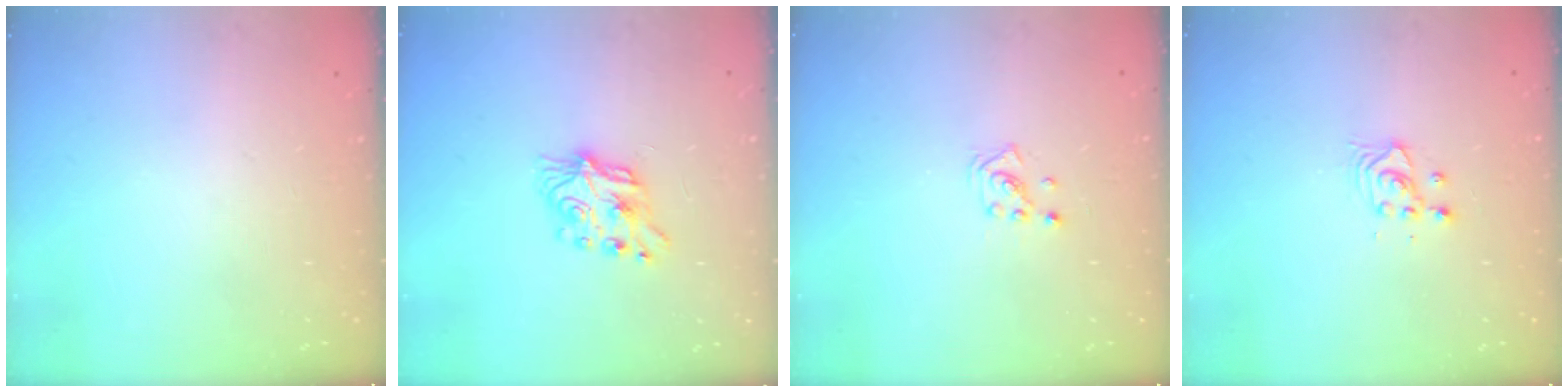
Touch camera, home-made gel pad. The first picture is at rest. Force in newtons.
{"total": 8.1, "press": 8.1, "slide": 0.5}
{"total": 1.4, "press": 1.4, "slide": 0.1}
{"total": 3.7, "press": 3.7, "slide": 0.3}